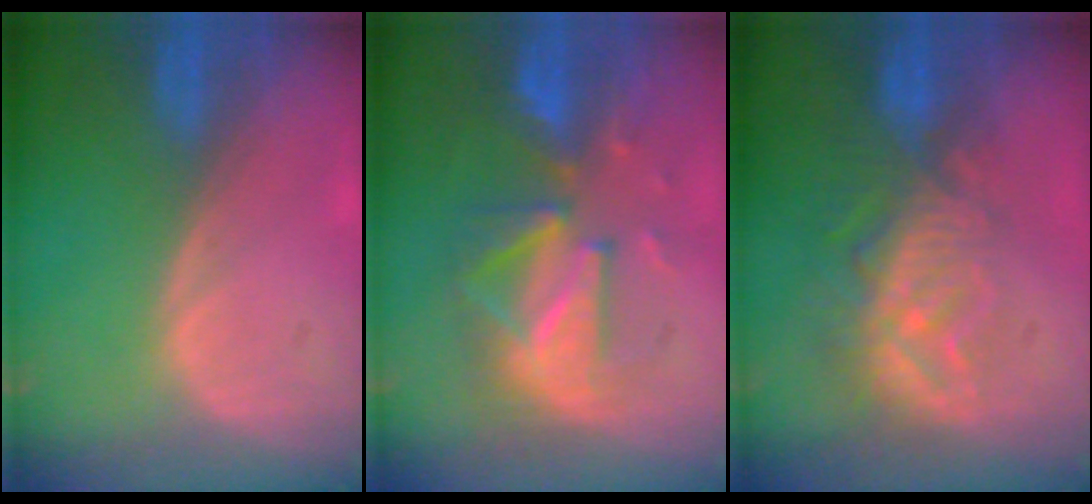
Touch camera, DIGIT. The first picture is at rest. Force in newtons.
{"total": 8.6, "press": 8.5, "slide": 1.2}
{"total": 9.3, "press": 8.1, "slide": 4.5}